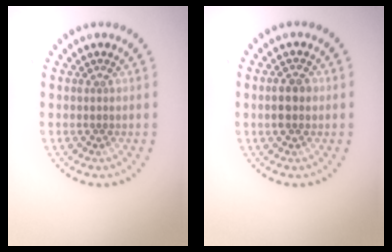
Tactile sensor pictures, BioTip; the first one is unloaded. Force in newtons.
{"total": 2.0, "press": 2.0, "slide": 0.2}